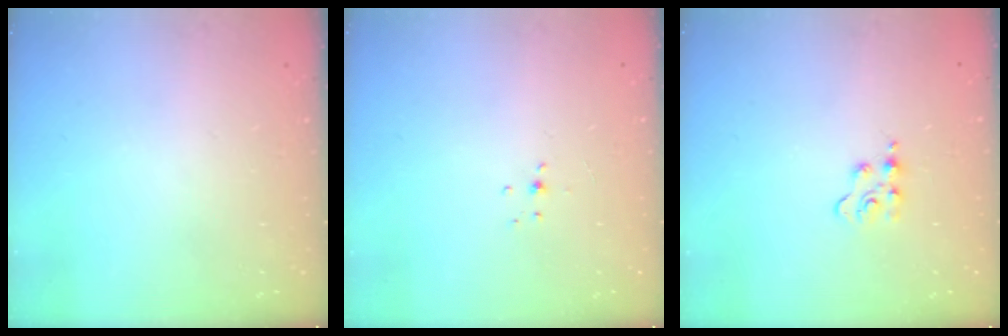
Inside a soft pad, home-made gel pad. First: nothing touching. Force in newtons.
{"total": 3.9, "press": 3.9, "slide": 0.4}
{"total": 3.7, "press": 3.6, "slide": 0.5}